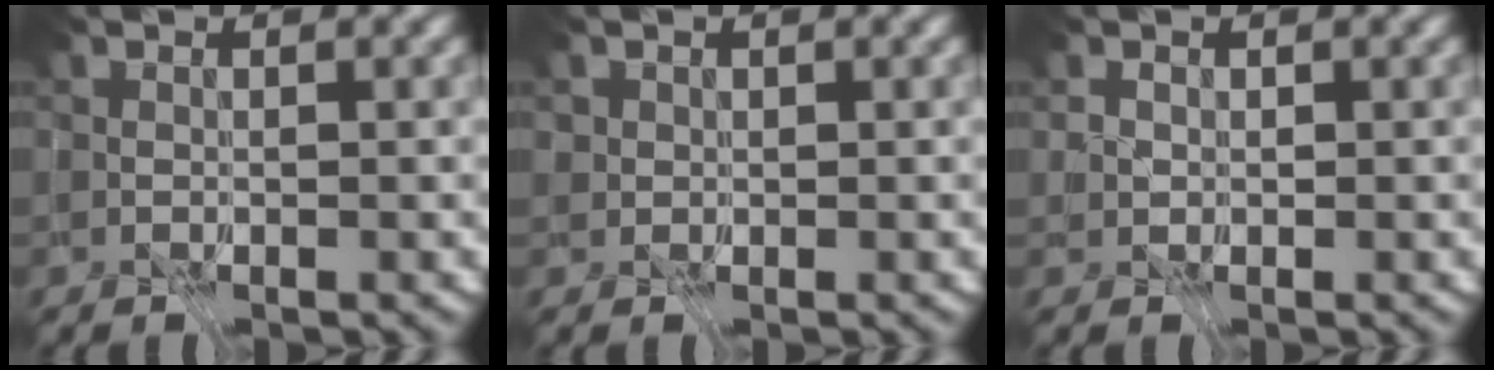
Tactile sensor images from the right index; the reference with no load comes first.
{"total": 2.5, "force": [1.4, 1.8, 1.0], "torque": [-0.014, 0.003, 0.015]}
{"total": 2.7, "force": [1.4, 2.0, 1.2], "torque": [-0.018, 0.007, 0.011]}